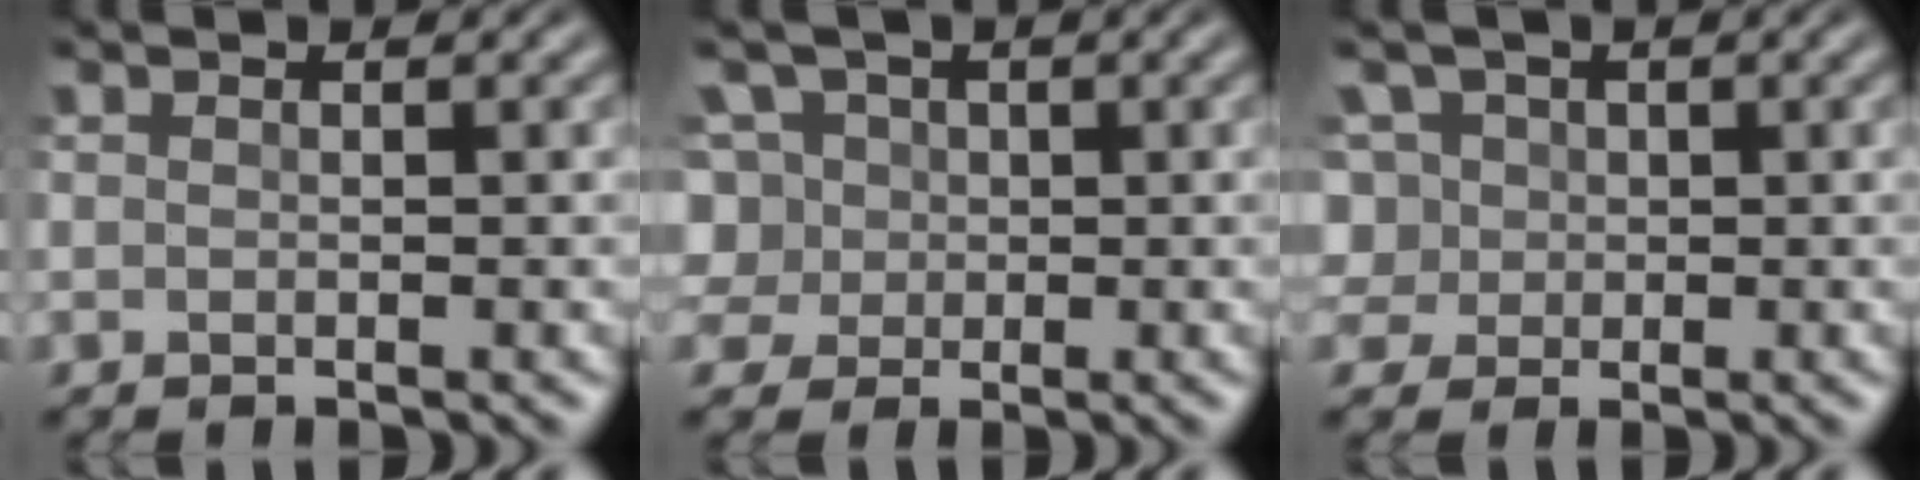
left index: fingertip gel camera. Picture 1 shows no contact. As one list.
[{"total": 7.2, "force": [1.8, 6.2, 3.2], "torque": [-0.069, 0.038, 0.008]}, {"total": 6.4, "force": [1.8, 5.5, 2.9], "torque": [-0.056, 0.035, 0.008]}]